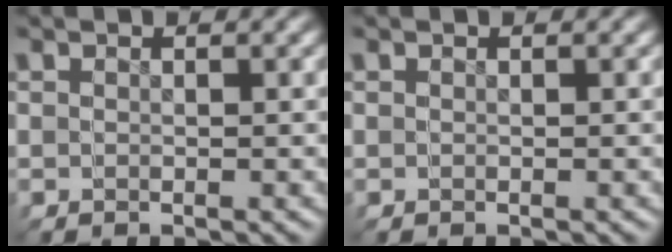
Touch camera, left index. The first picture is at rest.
{"total": 0.0}